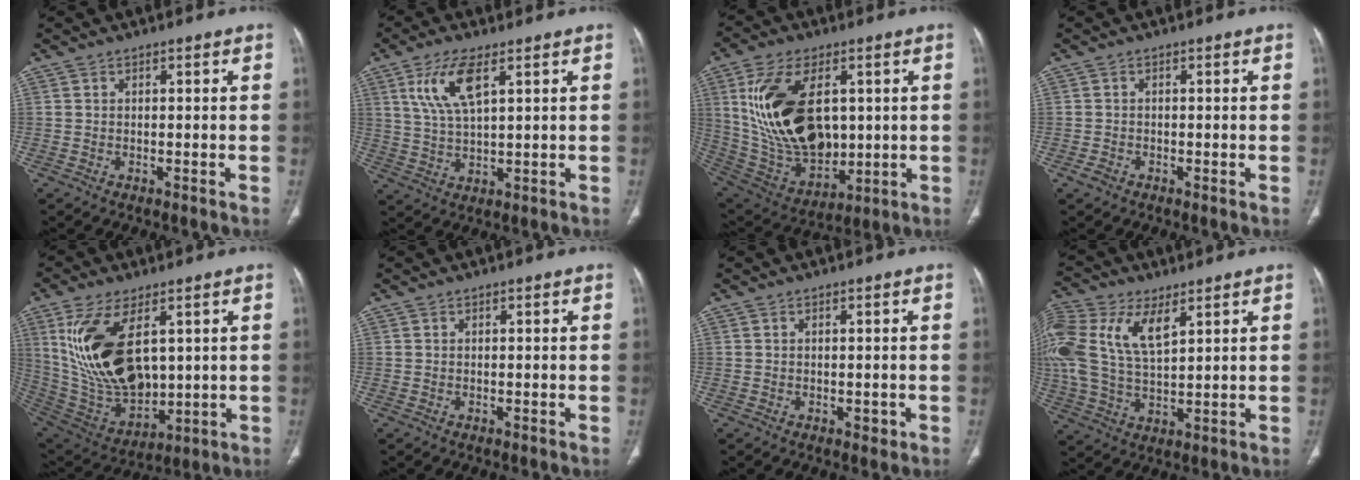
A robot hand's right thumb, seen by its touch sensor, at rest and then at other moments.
{"total": 8.7, "force": [3.8, 2.9, 7.2], "torque": [-0.154, -0.011, 0.082]}
{"total": 23.0, "force": [4.0, 13.6, 18.0], "torque": [-0.321, -0.020, 0.095]}
{"total": 1.4, "force": [-0.7, 0.9, 0.8], "torque": [-0.015, -0.001, -0.014]}
{"total": 20.4, "force": [5.4, 10.8, 16.4], "torque": [-0.301, -0.027, 0.125]}
{"total": 0.0}
{"total": 1.2, "force": [-0.2, 0.8, 0.9], "torque": [-0.008, -0.001, 0.000]}
{"total": 16.6, "force": [6.4, 8.2, 12.9], "torque": [-0.301, 0.000, 0.126]}